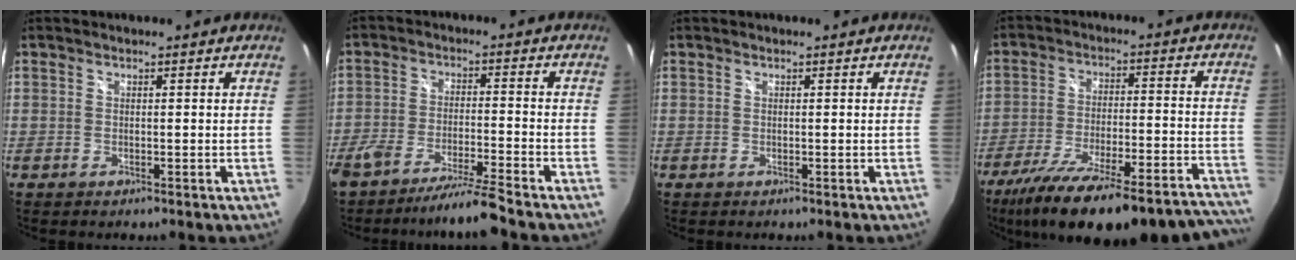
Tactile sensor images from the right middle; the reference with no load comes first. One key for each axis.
{"total": 8.5, "fx": -7.5, "fy": -1.0, "fz": 3.9, "tx": -0.089, "ty": -0.008, "tz": -0.132}
{"total": 0.0}
{"total": 32.1, "fx": -27.5, "fy": 5.7, "fz": 15.5, "tx": -0.249, "ty": -0.048, "tz": -0.389}